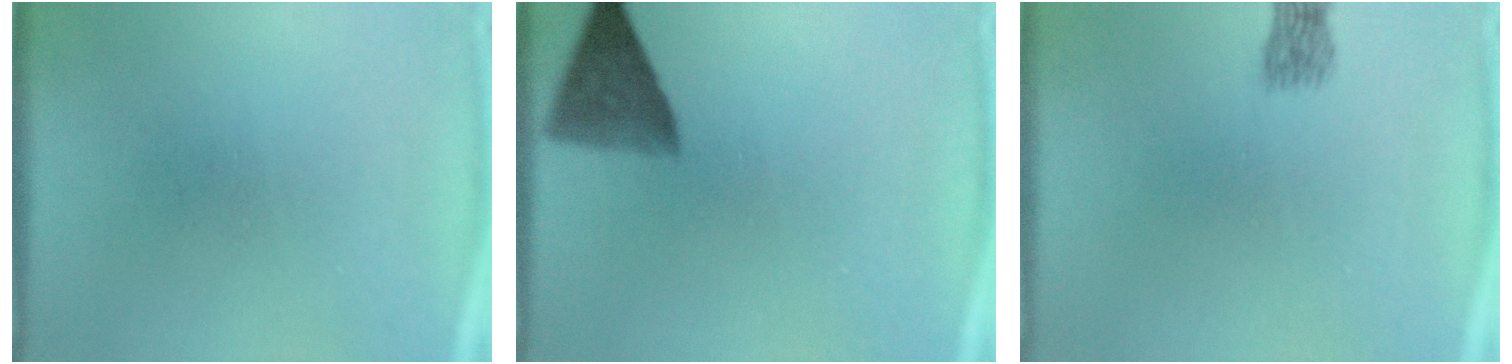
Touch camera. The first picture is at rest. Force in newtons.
{"total": 6.8}
{"total": 2.1}